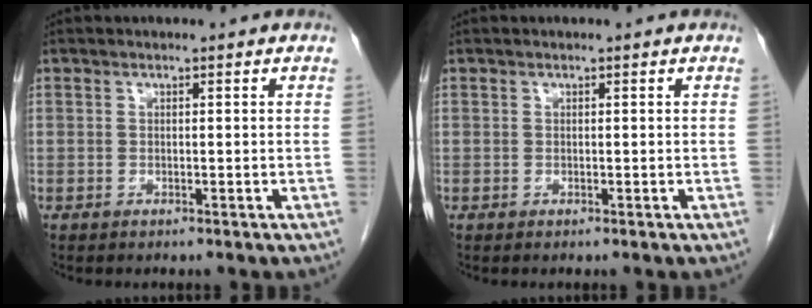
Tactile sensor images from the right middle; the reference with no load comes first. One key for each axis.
{"total": 0.0}